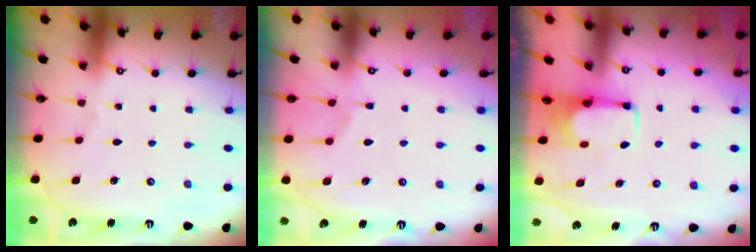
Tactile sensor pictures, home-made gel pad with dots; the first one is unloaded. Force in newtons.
{"total": 5.8, "press": 5.6, "slide": 1.3}
{"total": 1.8, "press": 1.7, "slide": 0.5}